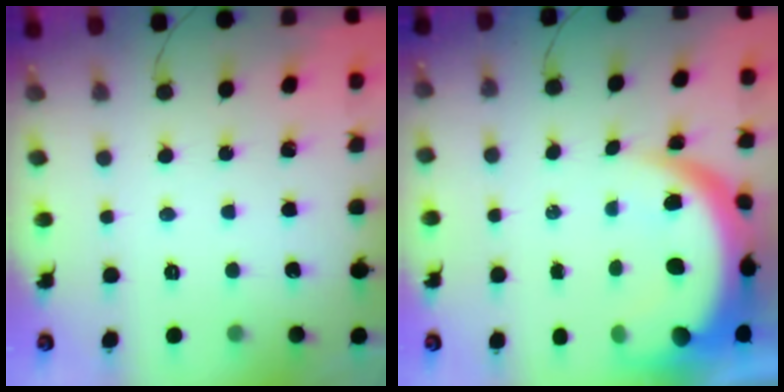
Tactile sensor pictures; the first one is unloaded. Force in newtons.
{"total": 13.1, "press": 13.0, "slide": 1.4}